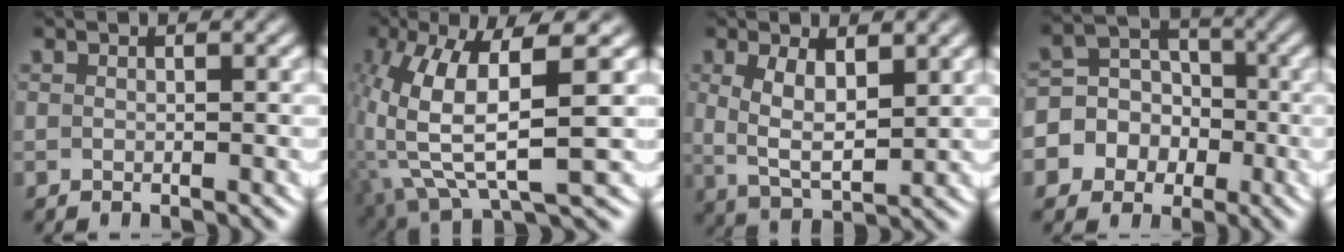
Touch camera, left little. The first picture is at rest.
{"total": 9.6, "force": [-0.1, 4.2, 8.7], "torque": [-0.169, -0.013, 0.011]}
{"total": 5.1, "force": [0.4, 3.1, 4.1], "torque": [-0.084, -0.016, 0.017]}
{"total": 10.7, "force": [-1.9, 9.8, 4.0], "torque": [-0.105, -0.021, -0.039]}